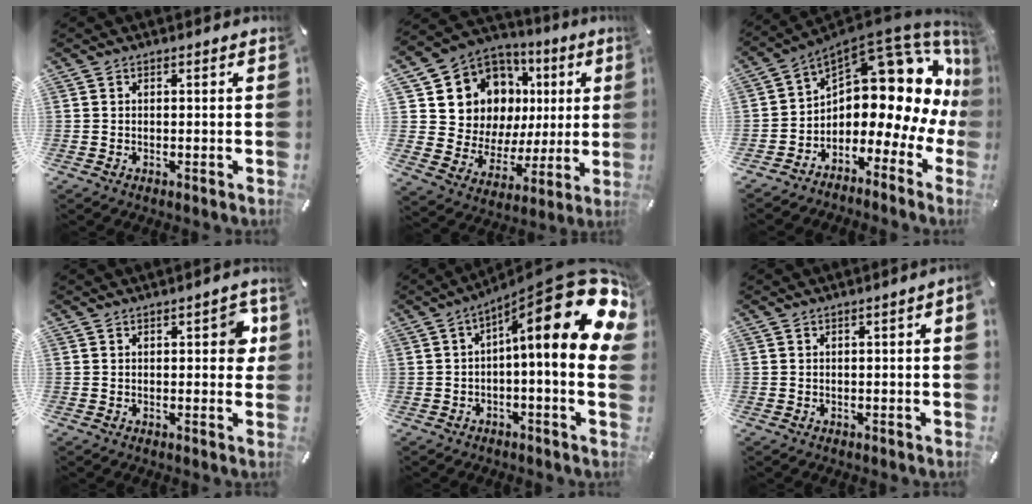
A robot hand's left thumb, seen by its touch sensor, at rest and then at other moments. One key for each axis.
{"total": 13.8, "fx": 6.5, "fy": 11.4, "fz": 4.3, "tx": -0.081, "ty": -0.059, "tz": 0.140}
{"total": 13.8, "fx": 6.2, "fy": 8.2, "fz": 9.2, "tx": -0.124, "ty": -0.072, "tz": 0.109}
{"total": 4.6, "fx": 0.9, "fy": 2.3, "fz": 3.9, "tx": -0.044, "ty": -0.001, "tz": 0.008}
{"total": 22.6, "fx": 8.1, "fy": 5.3, "fz": 20.4, "tx": -0.300, "ty": -0.080, "tz": 0.131}
{"total": 1.4, "fx": -0.2, "fy": 0.1, "fz": 1.3, "tx": -0.022, "ty": -0.003, "tz": -0.004}